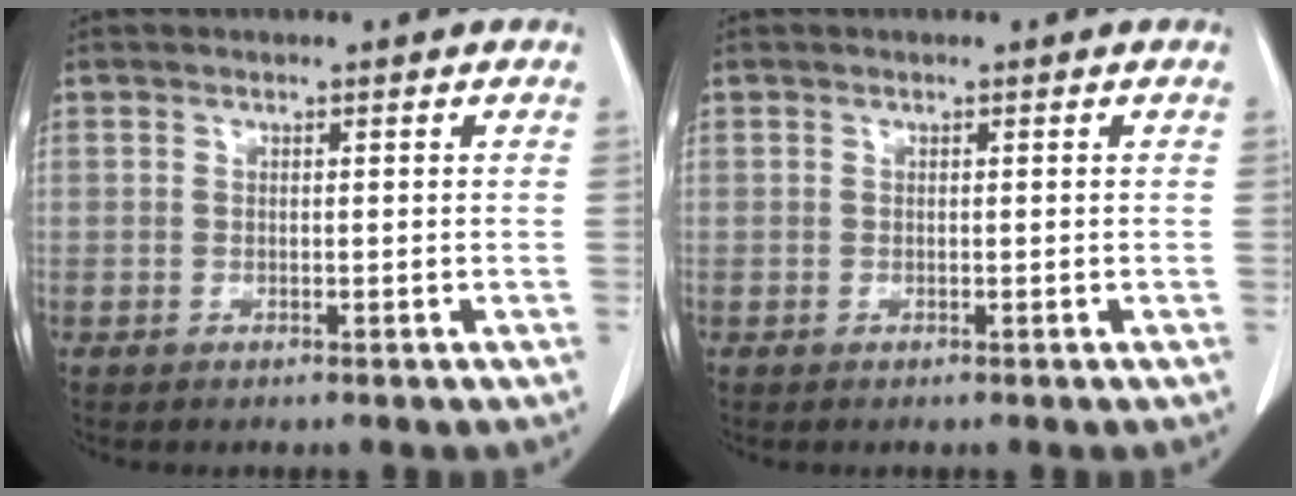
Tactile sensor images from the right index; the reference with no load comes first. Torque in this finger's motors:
{"motor_torque": [0.00, 0.00, 0.00, 0.00]}